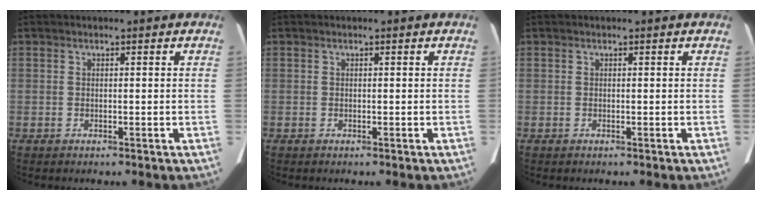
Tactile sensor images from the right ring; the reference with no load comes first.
{"total": 0.0}
{"total": 0.0}